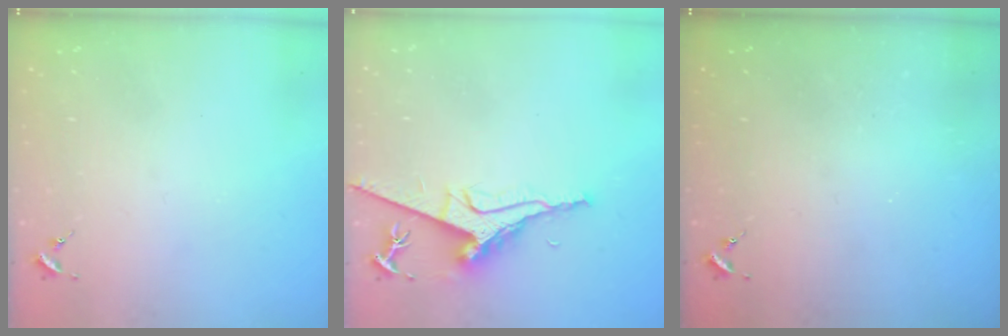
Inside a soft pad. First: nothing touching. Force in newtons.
{"total": 9.7, "press": 9.7, "slide": 1.3}
{"total": 0.0}